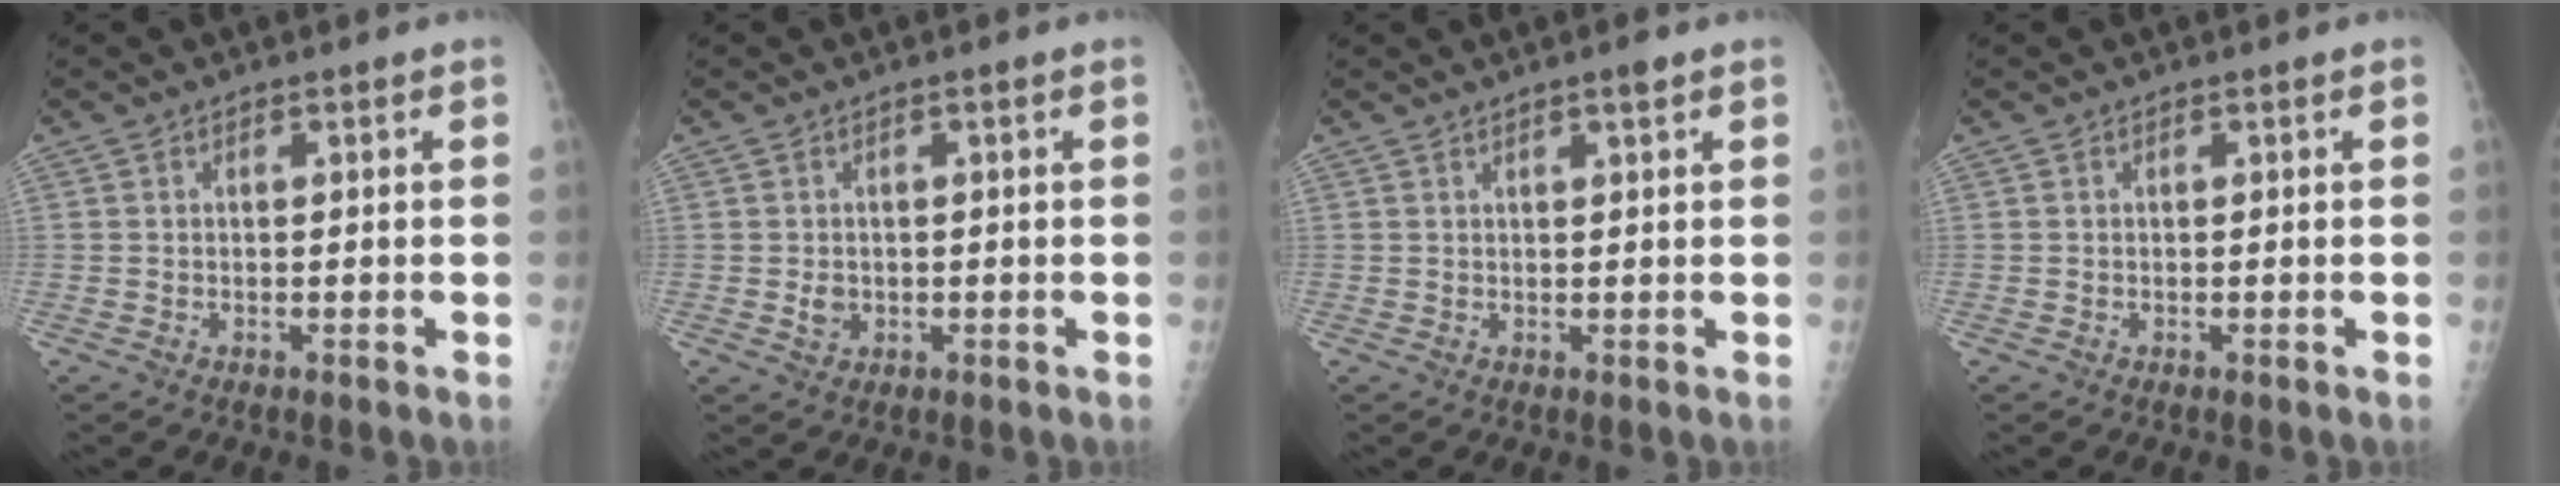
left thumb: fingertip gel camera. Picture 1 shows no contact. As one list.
[{"total": 2.0, "force": [-0.1, 1.6, 1.1], "torque": [-0.012, 0.000, 0.001]}, {"total": 1.9, "force": [1.3, 0.2, 1.4], "torque": [-0.021, -0.005, 0.019]}, {"total": 0.0}]